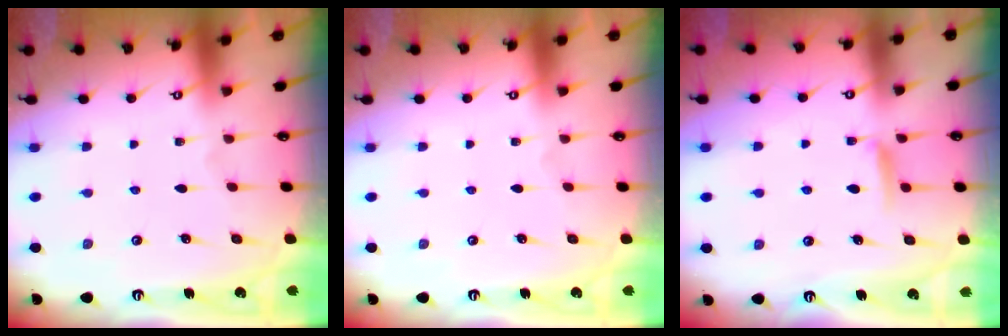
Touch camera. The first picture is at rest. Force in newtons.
{"total": 0.0}
{"total": 5.8, "press": 5.8, "slide": 0.6}